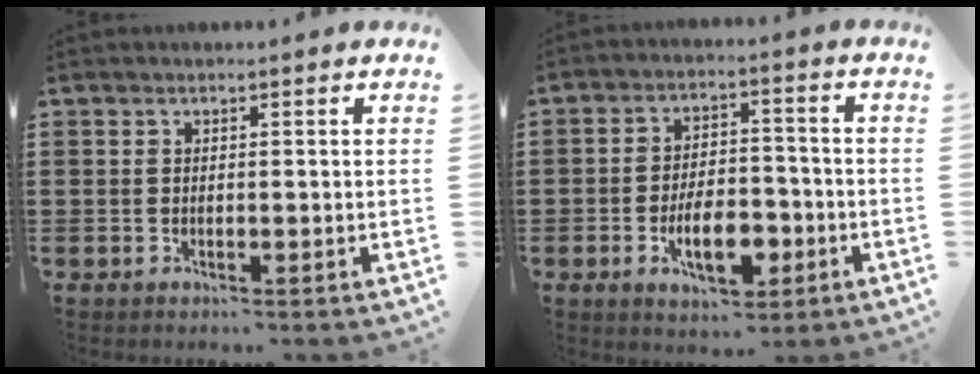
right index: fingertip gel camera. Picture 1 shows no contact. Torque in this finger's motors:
{"motor_torque": [1.05, 1.08, 0.30, 0.18]}